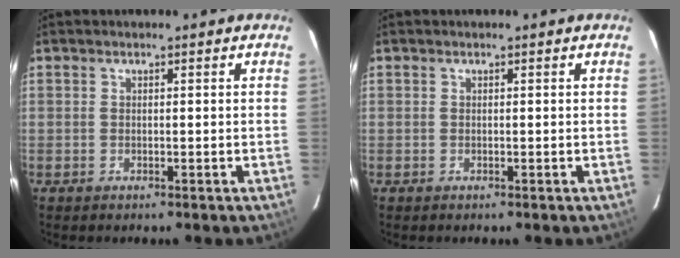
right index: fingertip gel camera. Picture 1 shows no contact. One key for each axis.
{"total": 0.0}